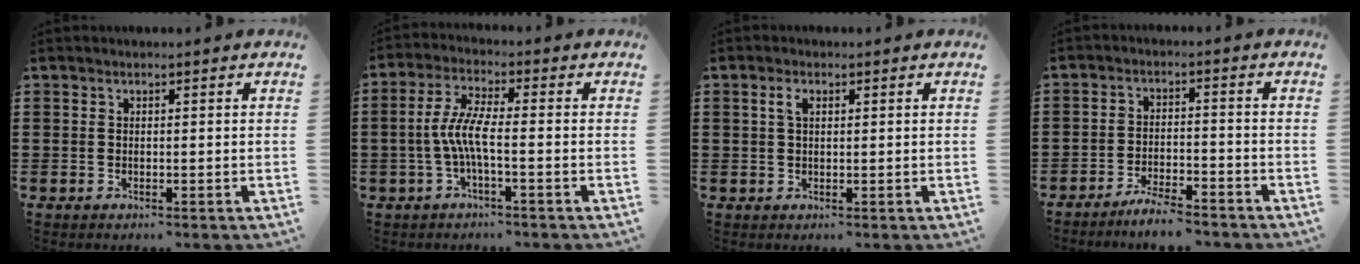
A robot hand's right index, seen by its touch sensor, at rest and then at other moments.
{"total": 5.8, "force": [-1.4, 1.1, 5.5], "torque": [-0.133, -0.011, -0.038]}
{"total": 1.9, "force": [0.6, 1.0, 1.5], "torque": [-0.034, 0.008, 0.010]}
{"total": 4.5, "force": [-4.4, 0.1, 1.2], "torque": [-0.030, 0.001, -0.089]}